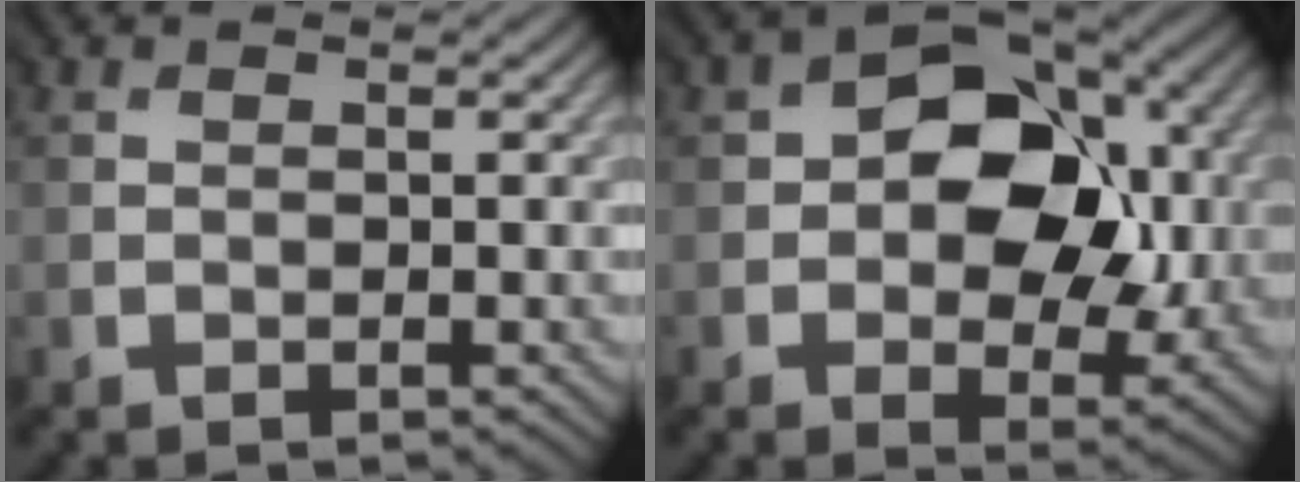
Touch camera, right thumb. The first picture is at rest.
{"total": 12.0, "force": [1.4, 8.1, 8.7], "torque": [-0.123, 0.010, 0.021]}